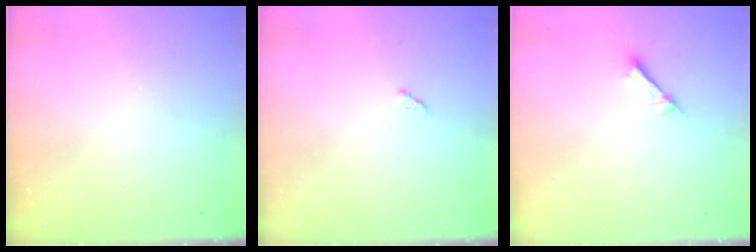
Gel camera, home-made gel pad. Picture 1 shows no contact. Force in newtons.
{"total": 2.8, "press": 2.8, "slide": 0.4}
{"total": 1.6, "press": 1.6, "slide": 0.2}